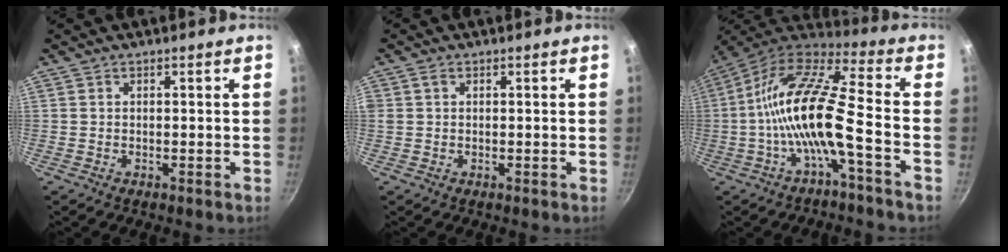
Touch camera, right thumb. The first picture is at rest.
{"total": 1.1, "force": [0.4, 0.9, 0.6], "torque": [-0.008, 0.002, 0.006]}
{"total": 16.3, "force": [-4.1, 3.6, 15.4], "torque": [-0.291, 0.045, -0.088]}